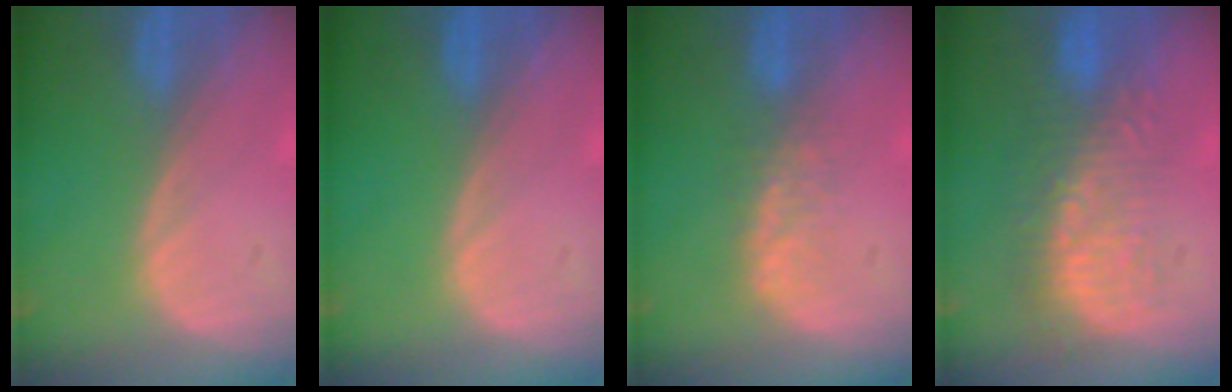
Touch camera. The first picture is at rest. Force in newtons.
{"total": 0.0}
{"total": 2.7, "press": 2.7, "slide": 0.6}
{"total": 8.7, "press": 8.3, "slide": 2.5}